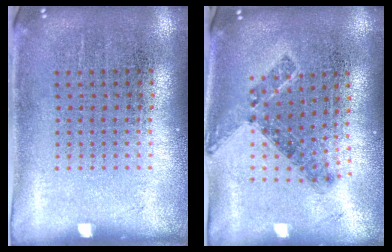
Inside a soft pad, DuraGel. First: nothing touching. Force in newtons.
{"total": 0.8, "press": 0.7, "slide": 0.3}